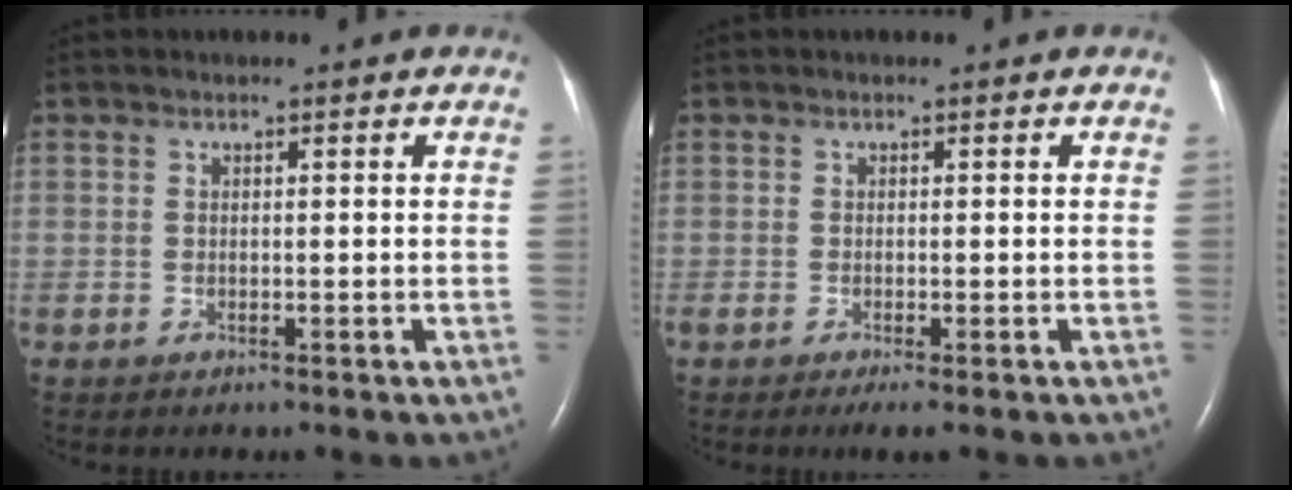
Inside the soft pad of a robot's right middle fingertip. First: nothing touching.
{"total": 1.9, "force": [-1.0, 0.2, 1.5], "torque": [-0.030, -0.007, -0.018]}